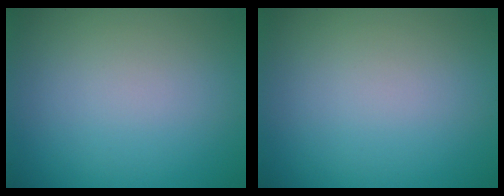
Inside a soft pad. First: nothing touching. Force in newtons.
{"total": 0.0}